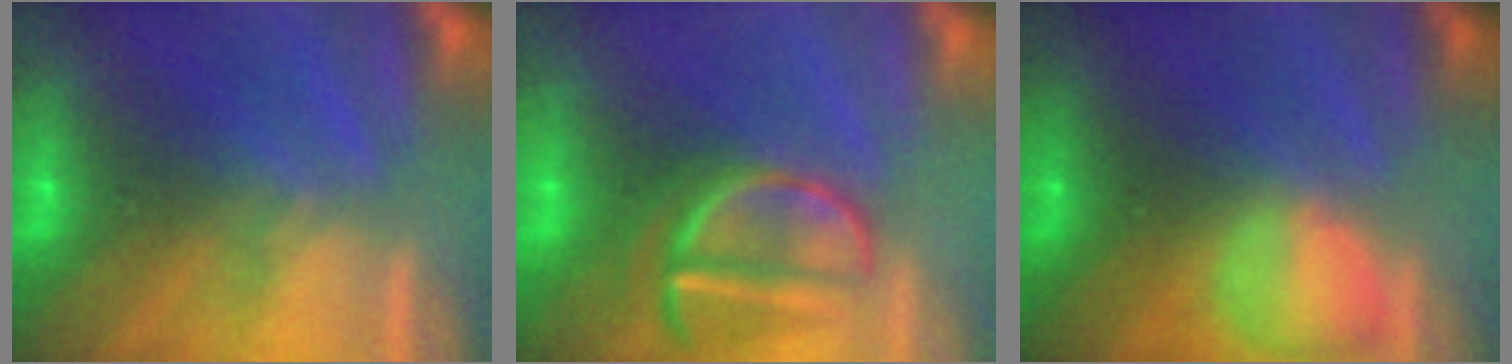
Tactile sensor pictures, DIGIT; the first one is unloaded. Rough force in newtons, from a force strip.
{"total": 3.5}
{"total": 2.4}